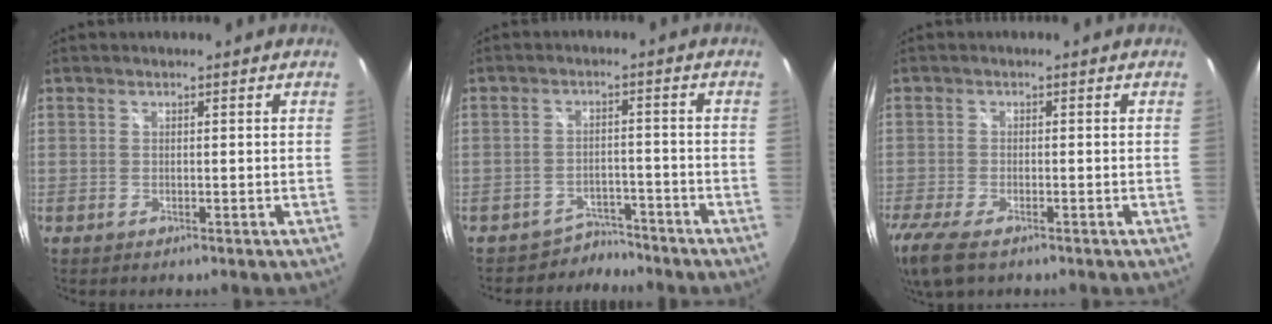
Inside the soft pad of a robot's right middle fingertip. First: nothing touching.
{"total": 4.5, "force": [-4.0, 1.8, -0.9], "torque": [0.012, 0.016, -0.063]}
{"total": 9.0, "force": [-6.1, 3.2, 5.8], "torque": [-0.140, -0.037, -0.115]}